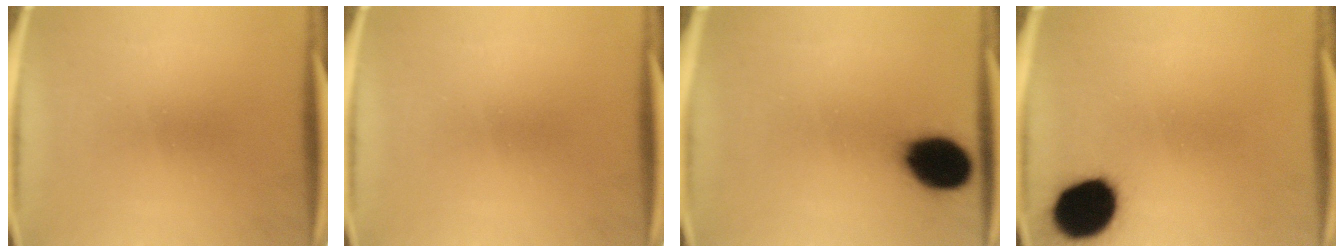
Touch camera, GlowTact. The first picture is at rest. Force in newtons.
{"total": 0.0}
{"total": 13.2}
{"total": 10.8}